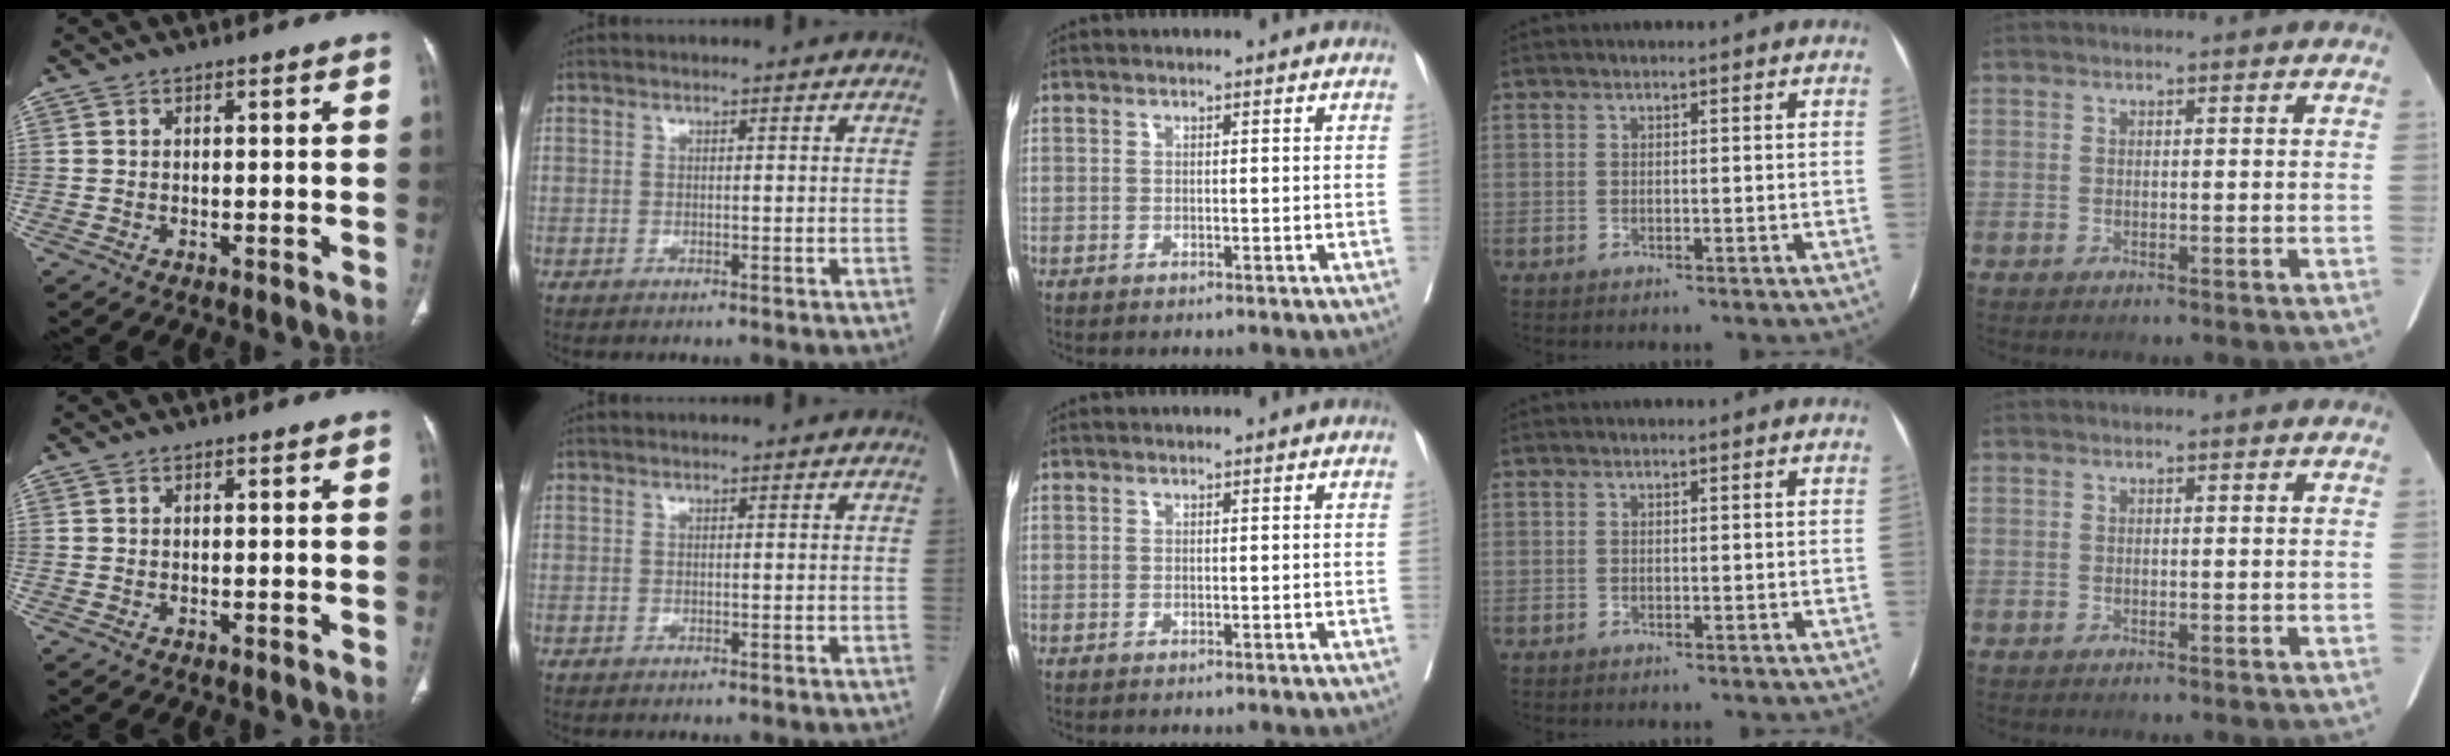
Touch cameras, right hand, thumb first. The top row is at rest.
{}